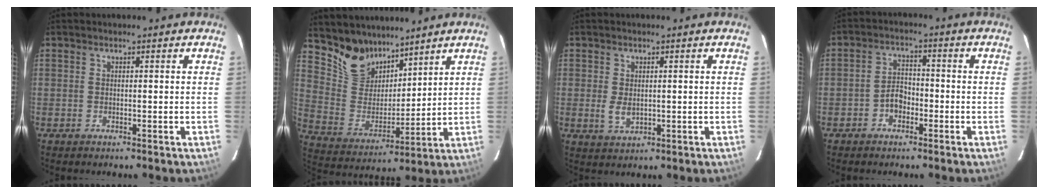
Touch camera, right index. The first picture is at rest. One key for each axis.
{"total": 11.5, "fx": 9.3, "fy": 6.4, "fz": 2.4, "tx": -0.058, "ty": 0.005, "tz": 0.190}
{"total": 3.3, "fx": -0.1, "fy": 2.1, "fz": 2.5, "tx": -0.047, "ty": -0.005, "tz": 0.003}
{"total": 3.9, "fx": -2.0, "fy": 2.7, "fz": 2.0, "tx": -0.038, "ty": 0.014, "tz": -0.031}